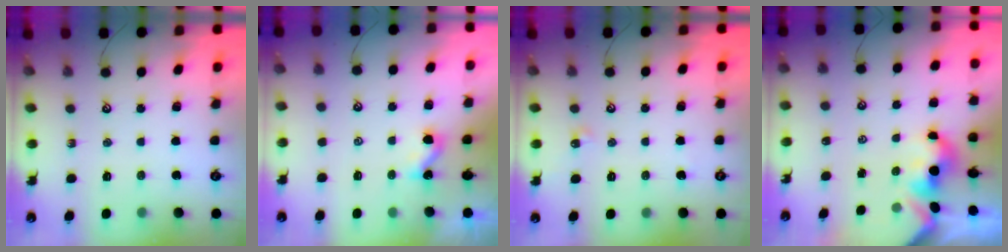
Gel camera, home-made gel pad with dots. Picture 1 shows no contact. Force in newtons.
{"total": 3.0, "press": 3.0, "slide": 0.1}
{"total": 3.2, "press": 3.2, "slide": 0.5}
{"total": 1.6, "press": 1.6, "slide": 0.2}